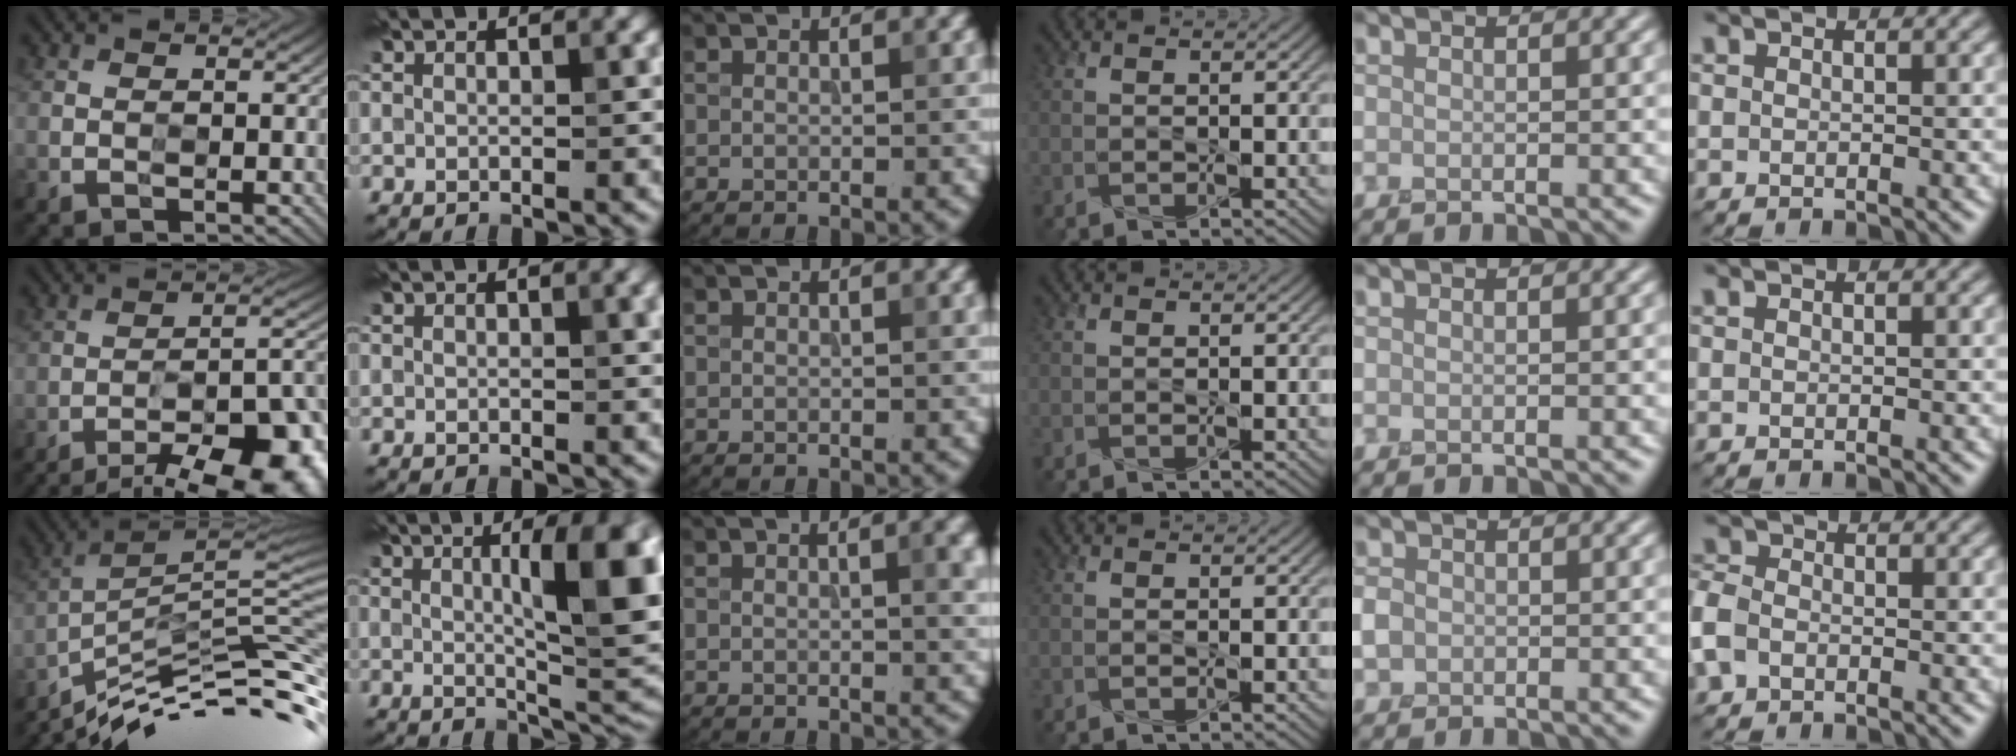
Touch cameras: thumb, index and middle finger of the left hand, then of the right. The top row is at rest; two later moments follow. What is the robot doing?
{"motion": "press", "object": "syringe"}